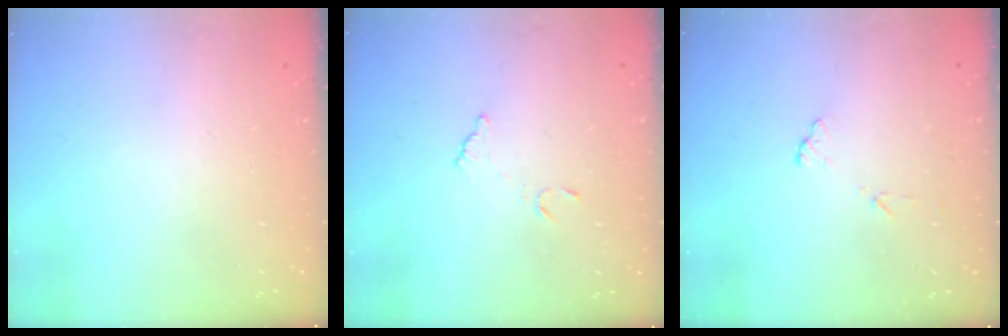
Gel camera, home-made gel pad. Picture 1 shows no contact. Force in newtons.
{"total": 5.4, "press": 5.4, "slide": 0.4}
{"total": 6.4, "press": 6.4, "slide": 0.5}